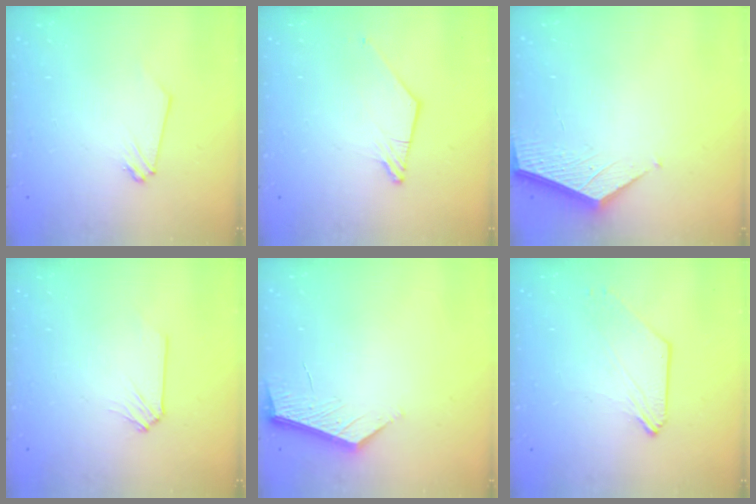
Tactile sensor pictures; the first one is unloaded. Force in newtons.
{"total": 0.0}
{"total": 2.2, "press": 2.2, "slide": 0.2}
{"total": 0.0}
{"total": 4.6, "press": 4.6, "slide": 0.5}
{"total": 0.0}